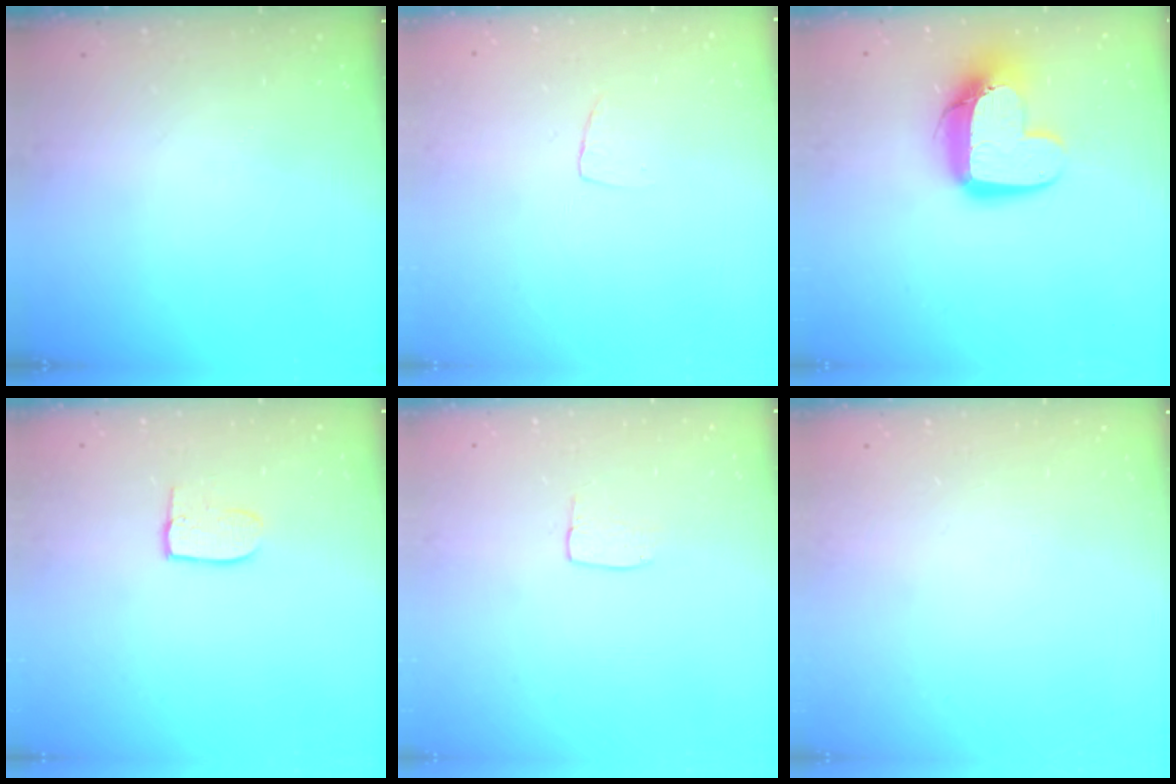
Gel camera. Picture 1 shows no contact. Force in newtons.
{"total": 3.3, "press": 3.3, "slide": 0.2}
{"total": 13.7, "press": 13.7, "slide": 1.2}
{"total": 7.7, "press": 7.7, "slide": 0.6}
{"total": 3.8, "press": 3.8, "slide": 0.2}
{"total": 0.0}